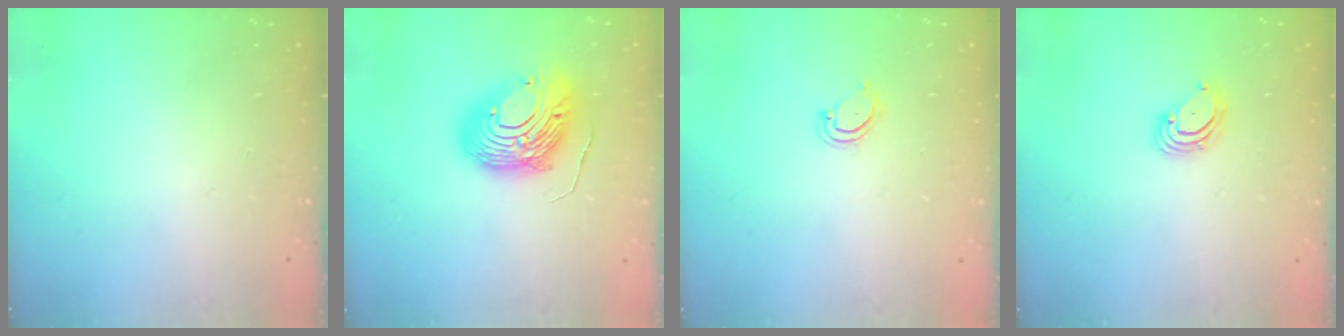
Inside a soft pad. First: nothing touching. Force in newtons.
{"total": 19.1, "press": 19.0, "slide": 1.8}
{"total": 3.6, "press": 3.6, "slide": 0.3}
{"total": 3.4, "press": 3.4, "slide": 0.2}